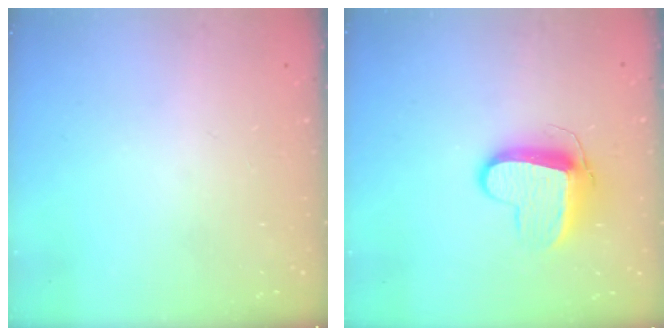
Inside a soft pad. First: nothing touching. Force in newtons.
{"total": 10.9, "press": 10.8, "slide": 0.6}